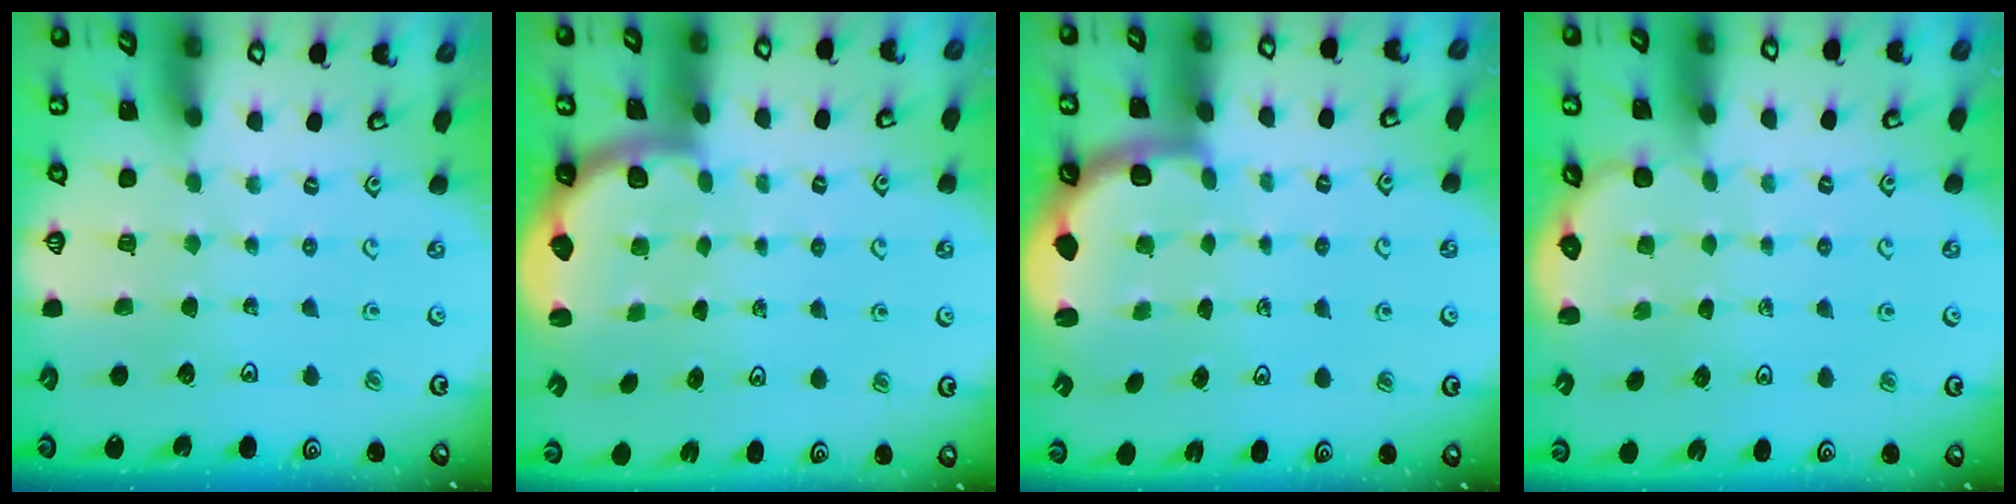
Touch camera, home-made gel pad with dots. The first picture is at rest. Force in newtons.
{"total": 2.2, "press": 2.1, "slide": 0.7}
{"total": 2.3, "press": 2.0, "slide": 1.1}
{"total": 1.5, "press": 1.2, "slide": 0.9}